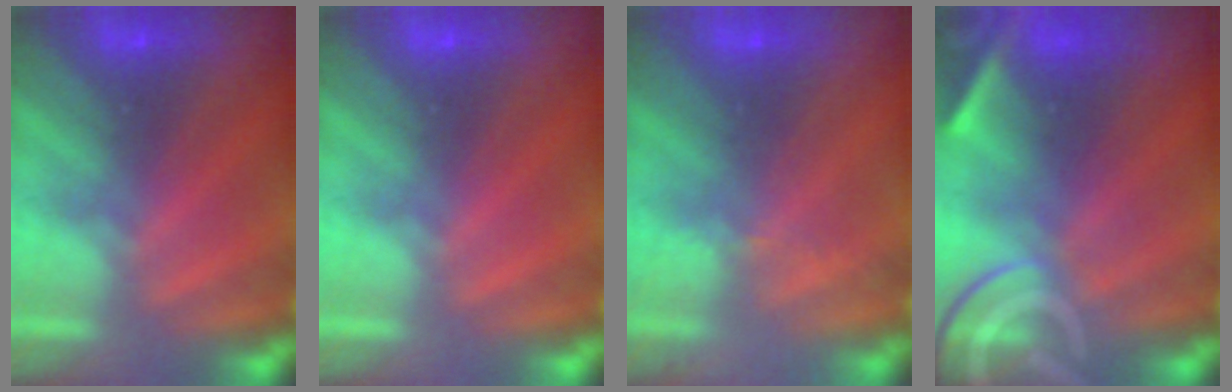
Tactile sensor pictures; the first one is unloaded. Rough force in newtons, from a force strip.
{"total": 0.0}
{"total": 2.1}
{"total": 8.3}